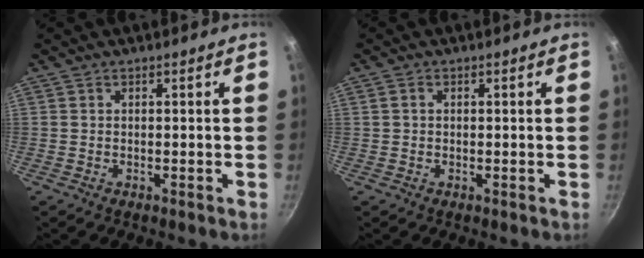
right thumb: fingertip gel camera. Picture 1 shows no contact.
{"total": 1.2, "force": [0.2, 1.0, 0.6], "torque": [-0.010, 0.006, 0.003]}